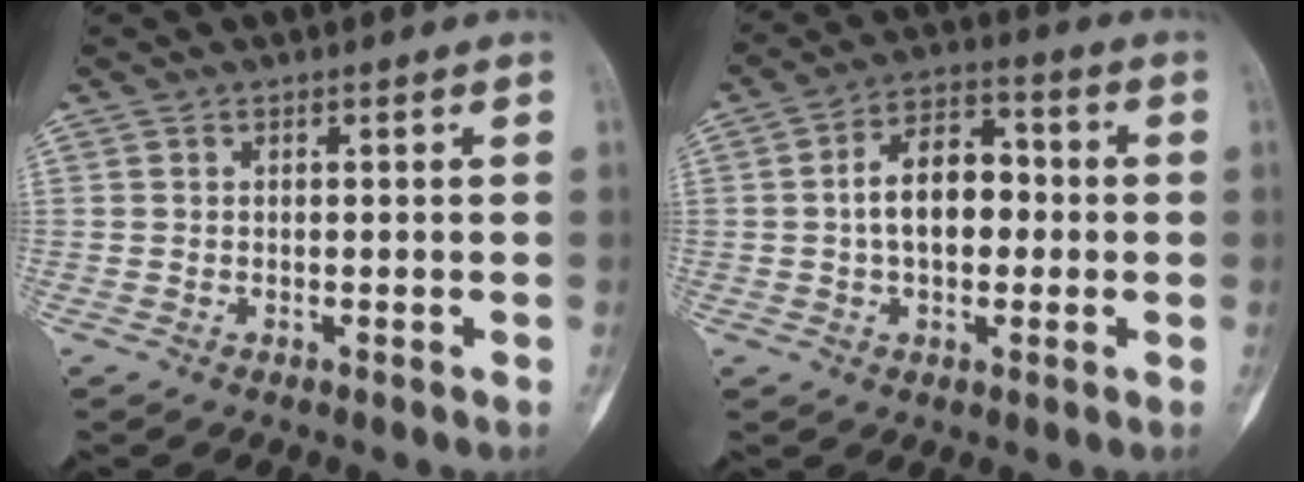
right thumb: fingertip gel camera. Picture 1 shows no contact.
{"total": 10.6, "force": [0.0, 6.7, 8.1], "torque": [-0.117, 0.029, -0.008]}